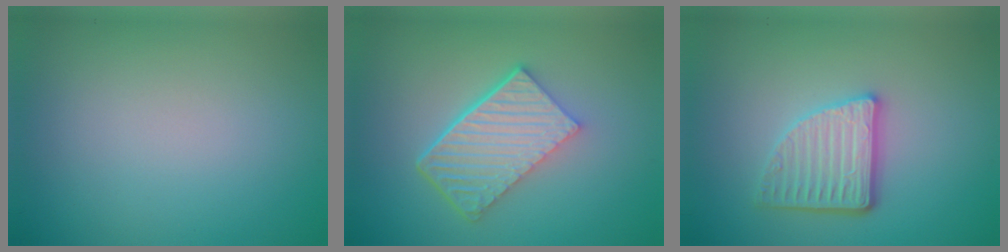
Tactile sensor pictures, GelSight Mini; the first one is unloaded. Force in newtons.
{"total": 6.1, "press": 4.1, "slide": 4.4}
{"total": 3.9, "press": 3.3, "slide": 2.1}